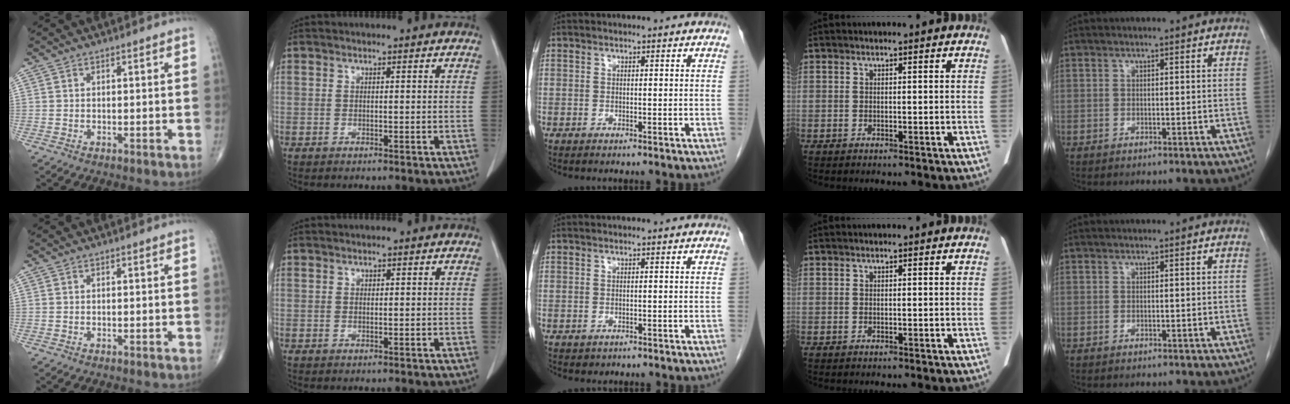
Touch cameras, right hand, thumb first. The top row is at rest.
{"middle": {"total": 0.6, "force": [-0.3, 0.5, 0.1], "torque": [-0.006, 0.002, 0.000]}}